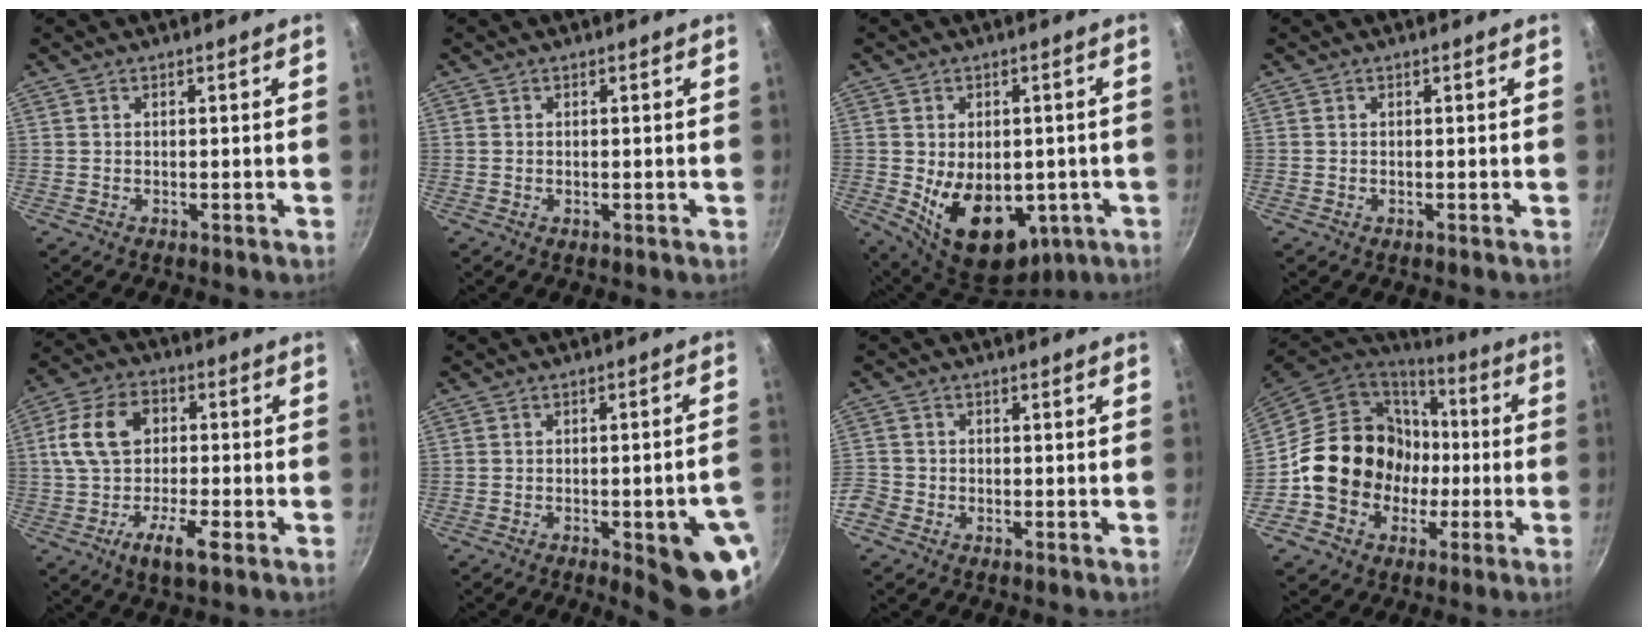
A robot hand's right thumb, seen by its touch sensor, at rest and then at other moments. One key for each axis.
{"total": 0.5, "fx": -0.1, "fy": 0.3, "fz": 0.5, "tx": -0.006, "ty": 0.000, "tz": -0.002}
{"total": 16.1, "fx": -3.1, "fy": 10.6, "fz": 11.6, "tx": -0.147, "ty": -0.013, "tz": -0.020}
{"total": 0.0}
{"total": 12.6, "fx": -2.2, "fy": 7.2, "fz": 10.1, "tx": -0.175, "ty": 0.027, "tz": -0.060}
{"total": 13.4, "fx": -4.7, "fy": 3.6, "fz": 12.0, "tx": -0.118, "ty": 0.022, "tz": -0.054}
{"total": 4.5, "fx": -2.3, "fy": 3.6, "fz": 1.6, "tx": -0.041, "ty": 0.014, "tz": -0.052}
{"total": 18.4, "fx": -1.8, "fy": 16.4, "fz": 8.1, "tx": -0.104, "ty": 0.044, "tz": -0.018}